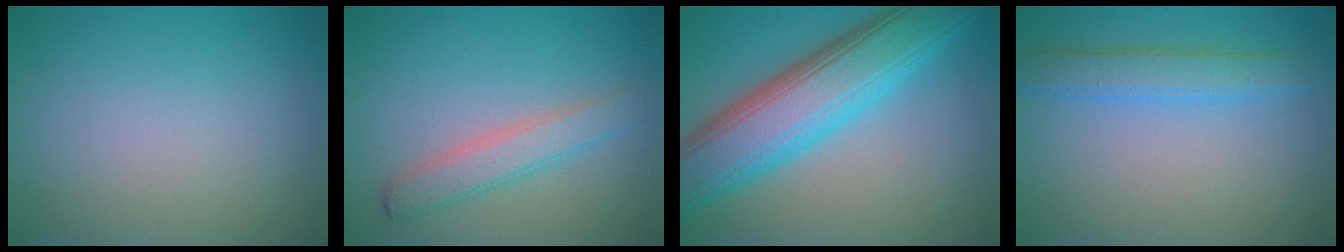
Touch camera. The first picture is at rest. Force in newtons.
{"total": 2.9, "press": 2.9, "slide": 0.1}
{"total": 10.1, "press": 10.1, "slide": 0.2}
{"total": 3.1, "press": 3.1, "slide": 0.2}